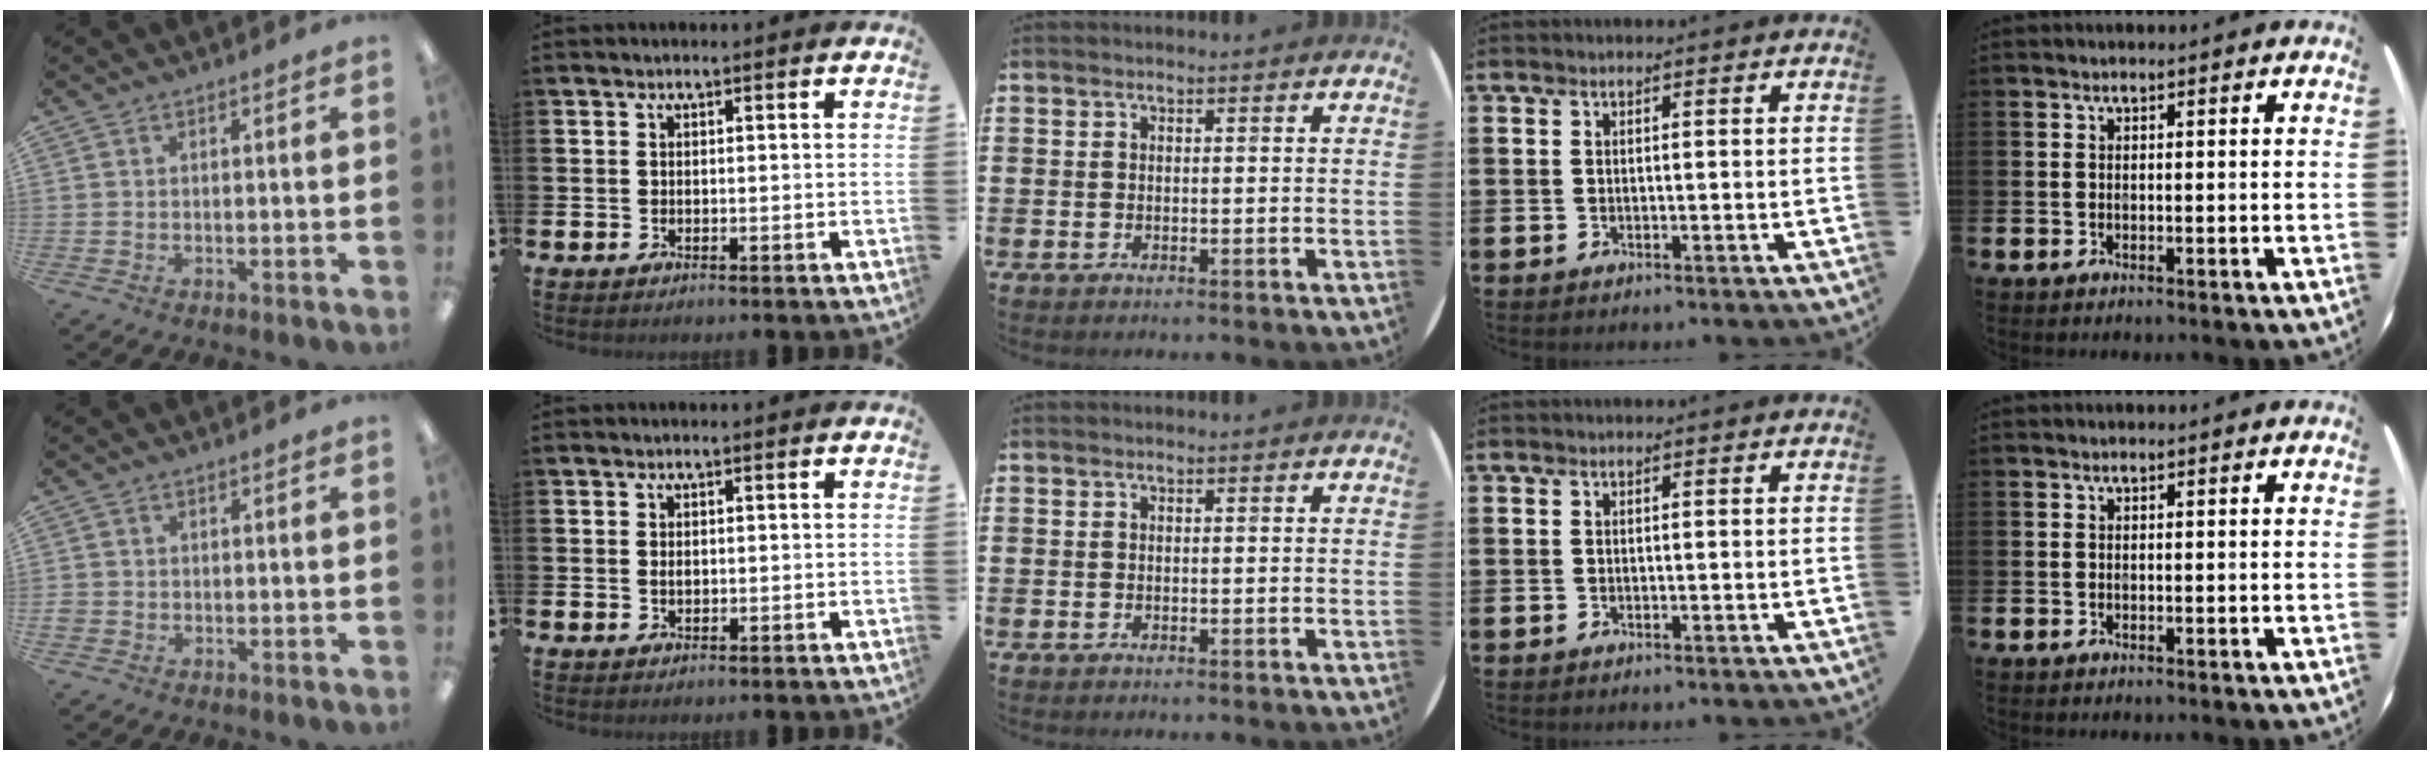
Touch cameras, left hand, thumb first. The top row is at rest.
{"thumb": {"total": 1.3, "force": [-0.3, 1.2, 0.4], "torque": [-0.007, 0.004, -0.006]}, "index": {"total": 0.8, "force": [0.2, 0.5, 0.6], "torque": [-0.009, 0.002, 0.002]}}